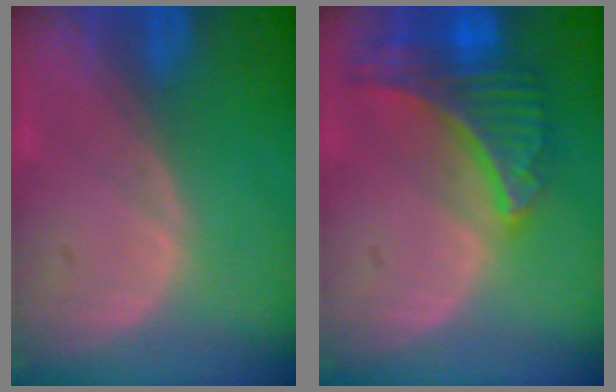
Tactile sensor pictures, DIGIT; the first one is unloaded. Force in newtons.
{"total": 8.9, "press": 7.8, "slide": 4.2}